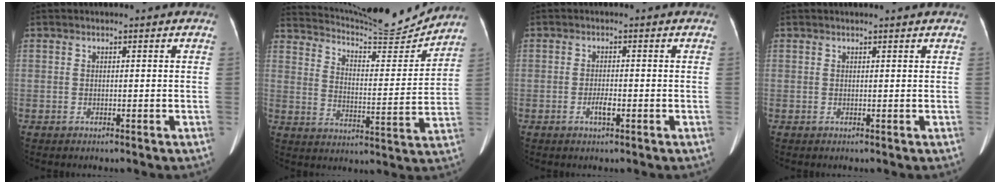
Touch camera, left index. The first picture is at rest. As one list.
[{"total": 16.5, "force": [16.0, 0.6, 4.0], "torque": [-0.080, -0.036, 0.231]}, {"total": 2.0, "force": [-1.0, 0.4, 1.7], "torque": [-0.032, -0.001, -0.017]}, {"total": 1.8, "force": [1.6, -0.1, 0.7], "torque": [-0.011, 0.011, 0.018]}]